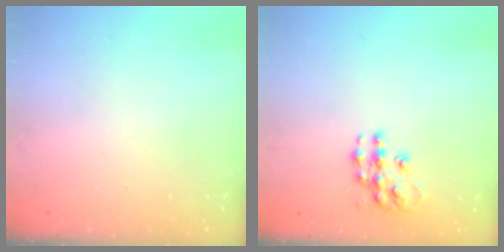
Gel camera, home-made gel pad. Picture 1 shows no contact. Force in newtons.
{"total": 10.4, "press": 10.4, "slide": 0.5}